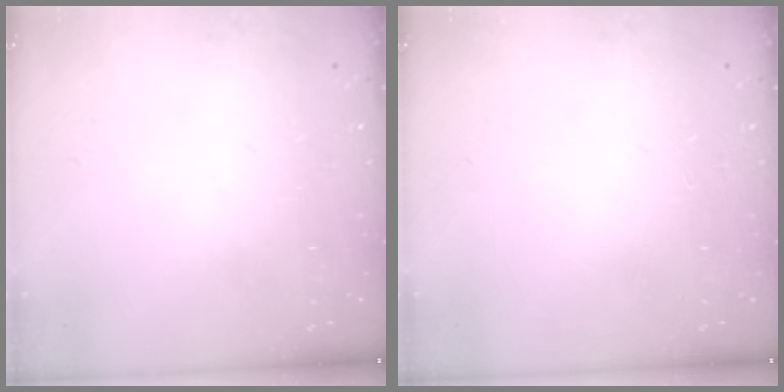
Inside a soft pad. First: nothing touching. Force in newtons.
{"total": 0.0}